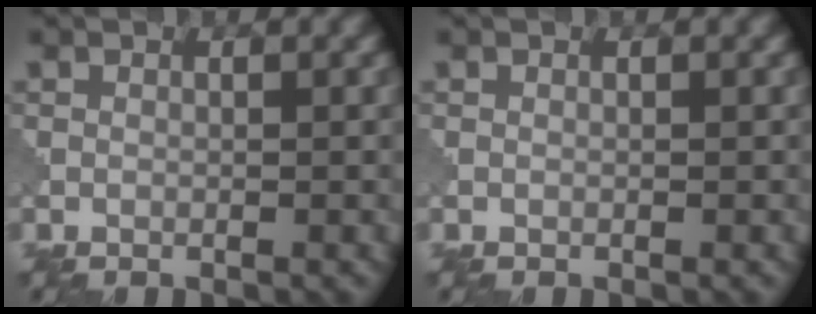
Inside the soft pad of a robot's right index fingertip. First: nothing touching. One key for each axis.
{"total": 0.0}